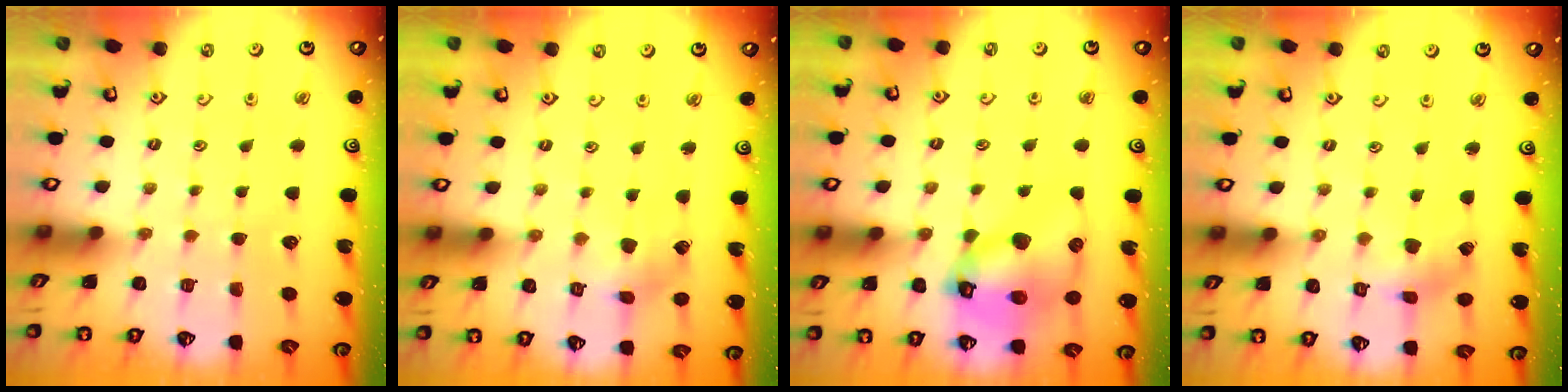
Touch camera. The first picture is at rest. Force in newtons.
{"total": 3.8, "press": 3.8, "slide": 0.4}
{"total": 14.8, "press": 14.7, "slide": 2.0}
{"total": 2.2, "press": 2.2, "slide": 0.4}